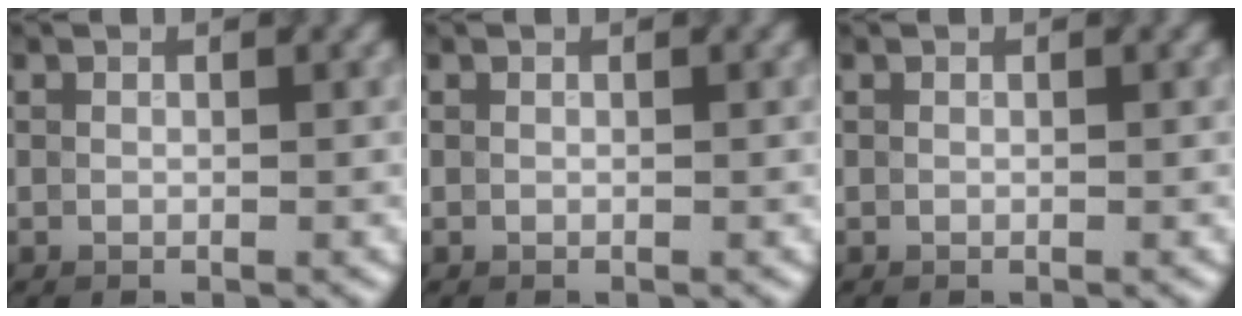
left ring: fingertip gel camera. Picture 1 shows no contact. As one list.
[{"total": 0.0}, {"total": 0.0}]